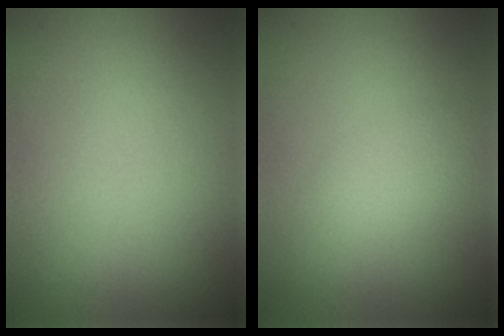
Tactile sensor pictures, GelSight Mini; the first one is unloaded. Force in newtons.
{"total": 2.3, "press": 2.3, "slide": 0.1}